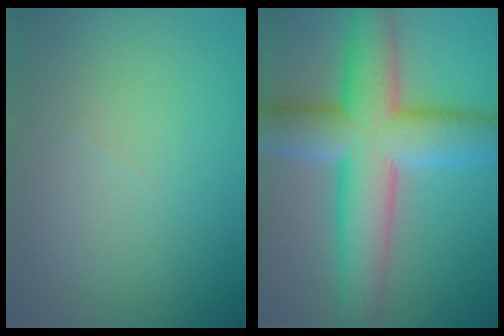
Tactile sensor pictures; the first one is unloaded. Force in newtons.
{"total": 11.2, "press": 11.1, "slide": 0.8}